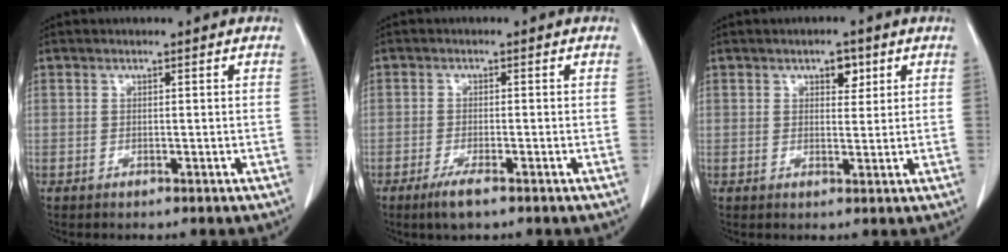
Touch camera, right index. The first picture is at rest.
{"total": 3.2, "force": [-2.1, 0.4, 2.4], "torque": [-0.051, -0.007, -0.038]}
{"total": 2.9, "force": [1.5, 1.6, 1.9], "torque": [-0.024, 0.003, 0.023]}